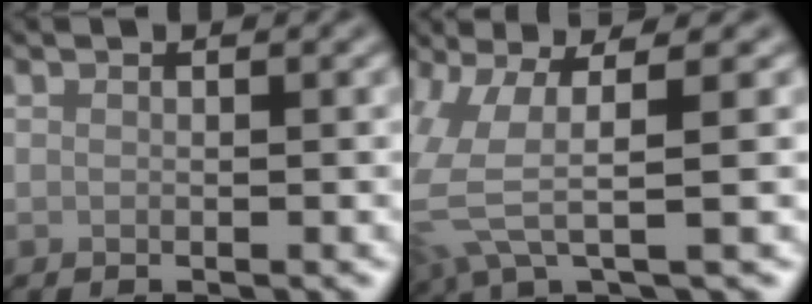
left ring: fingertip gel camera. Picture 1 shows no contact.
{"total": 5.2, "force": [0.3, 1.2, 5.1], "torque": [-0.126, -0.006, 0.009]}